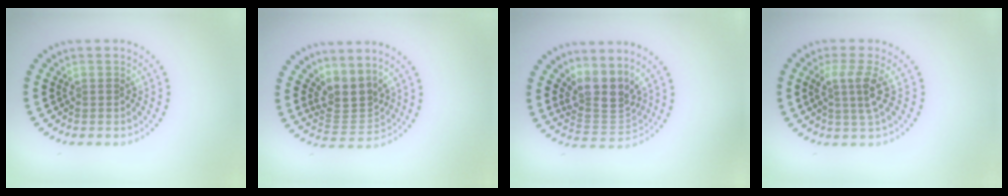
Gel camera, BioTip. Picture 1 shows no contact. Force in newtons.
{"total": 3.3, "press": 2.5, "slide": 2.1}
{"total": 3.9, "press": 2.9, "slide": 2.6}
{"total": 3.0, "press": 2.1, "slide": 2.1}